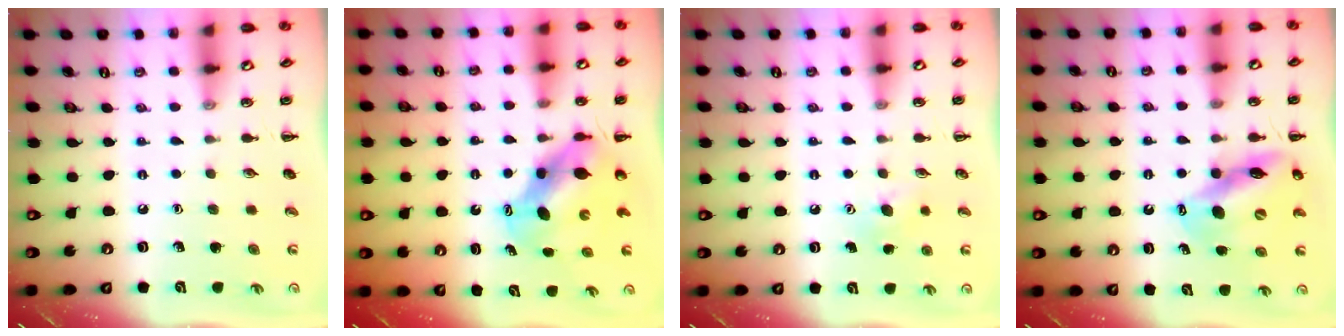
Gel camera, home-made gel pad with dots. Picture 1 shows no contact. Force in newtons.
{"total": 7.2, "press": 7.1, "slide": 1.5}
{"total": 5.1, "press": 4.9, "slide": 1.4}
{"total": 12.1, "press": 11.5, "slide": 3.5}